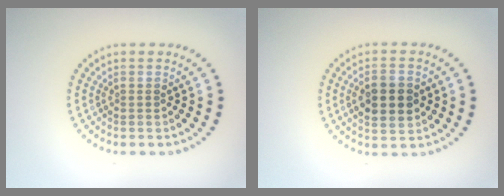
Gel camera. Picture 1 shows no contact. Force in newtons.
{"total": 4.3, "press": 4.3, "slide": 0.3}